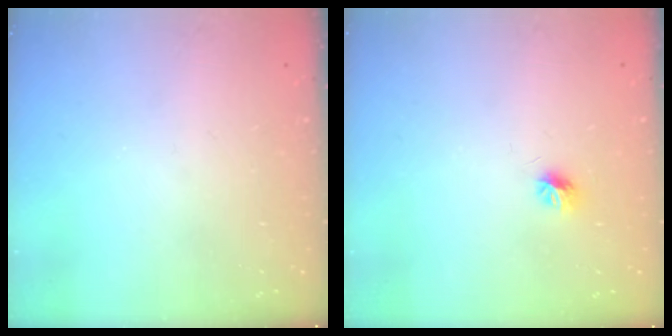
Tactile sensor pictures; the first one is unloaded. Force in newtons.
{"total": 6.1, "press": 6.1, "slide": 0.9}